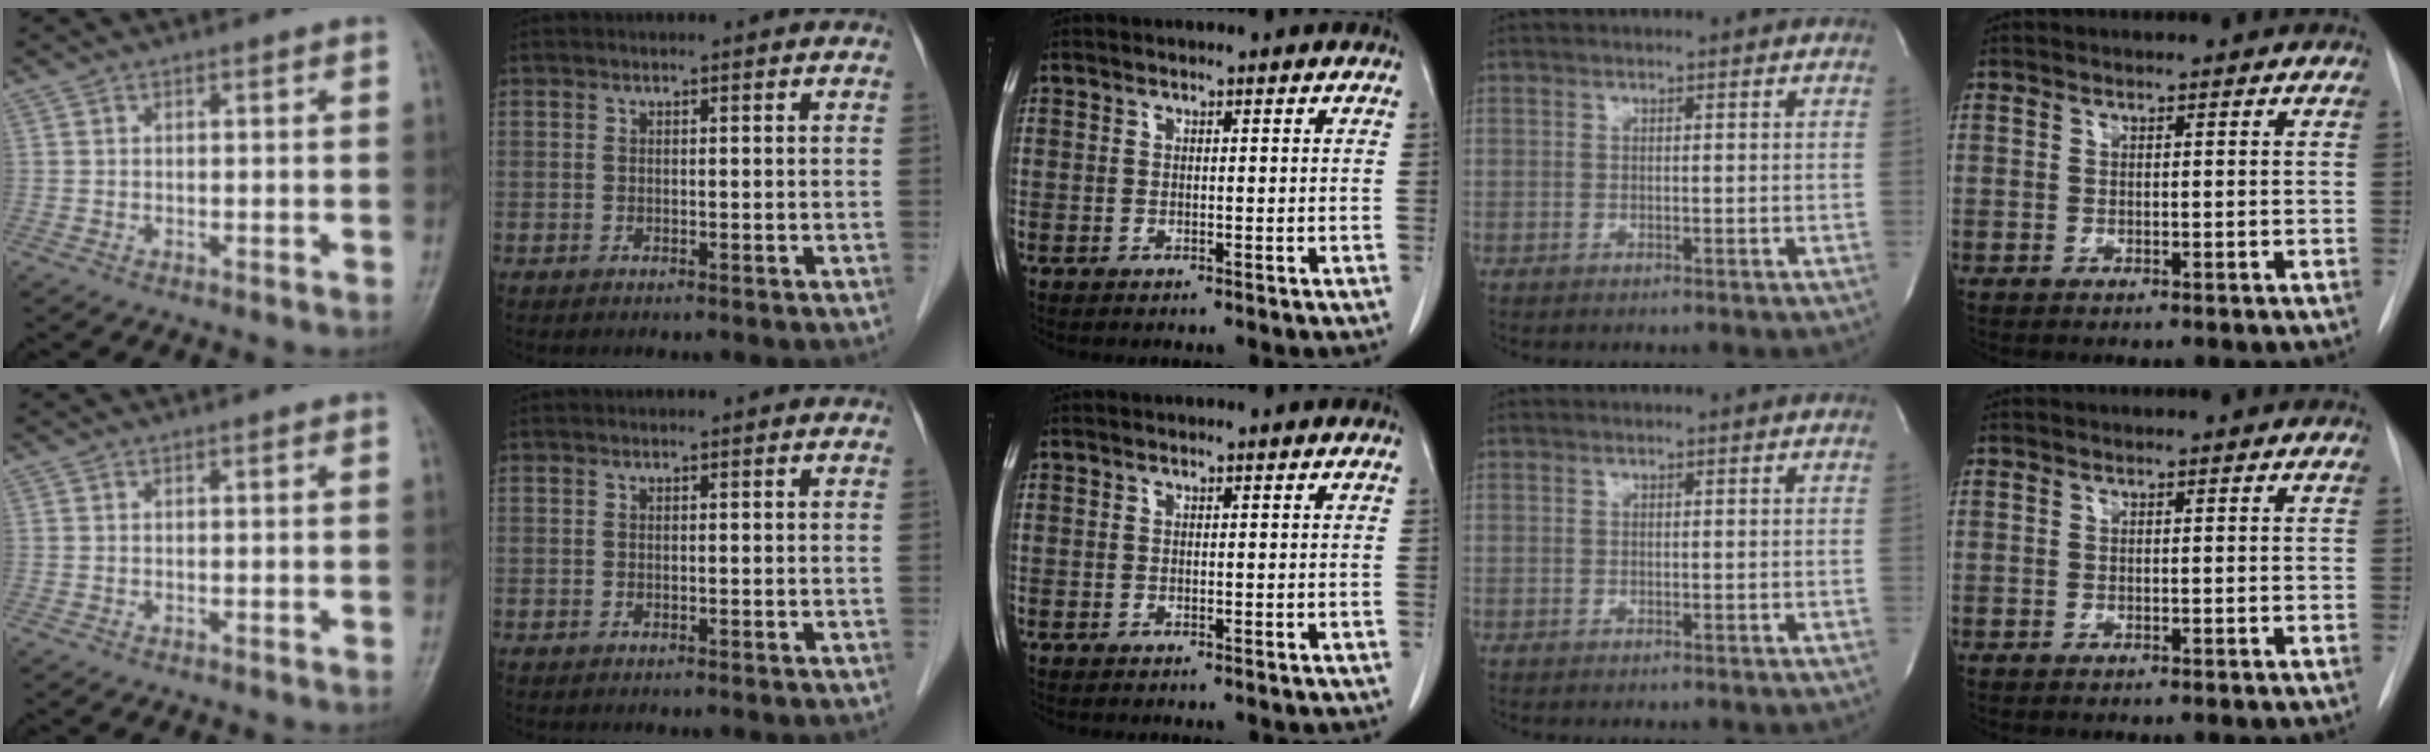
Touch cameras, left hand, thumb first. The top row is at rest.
{}